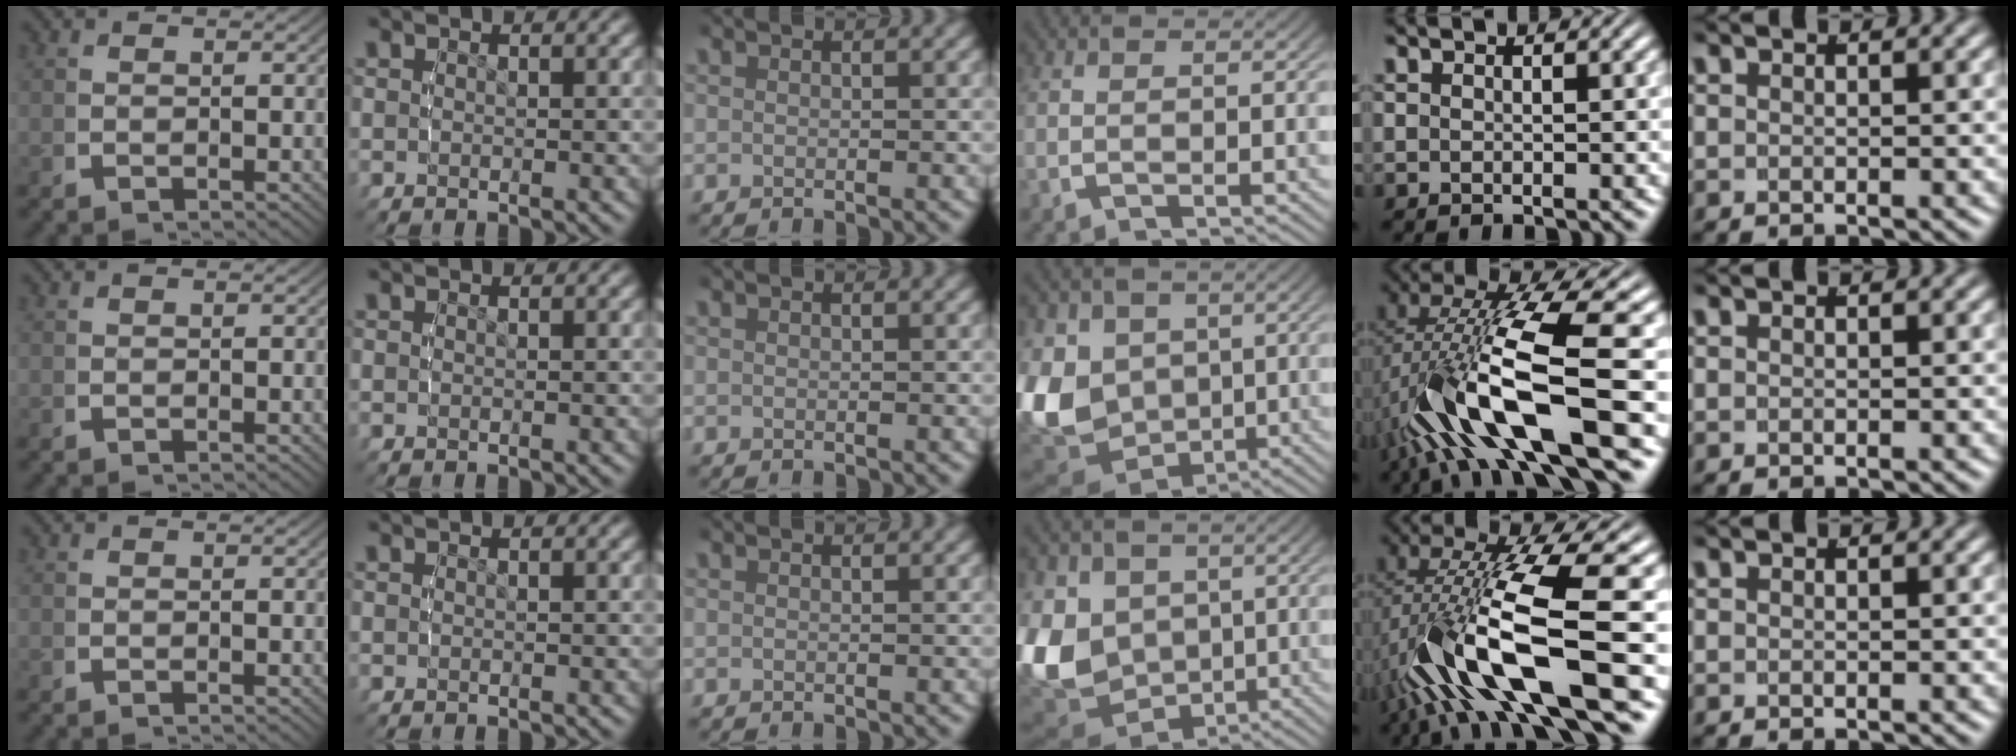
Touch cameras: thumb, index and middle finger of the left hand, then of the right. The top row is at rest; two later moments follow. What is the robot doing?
{"motion": "lift_and_place", "object": "pen"}